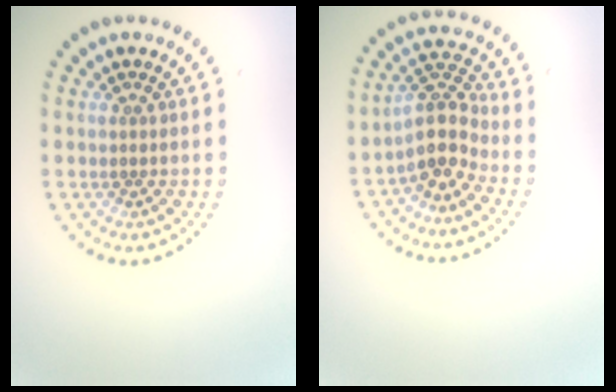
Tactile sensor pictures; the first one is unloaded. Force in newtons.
{"total": 3.7, "press": 2.9, "slide": 2.3}